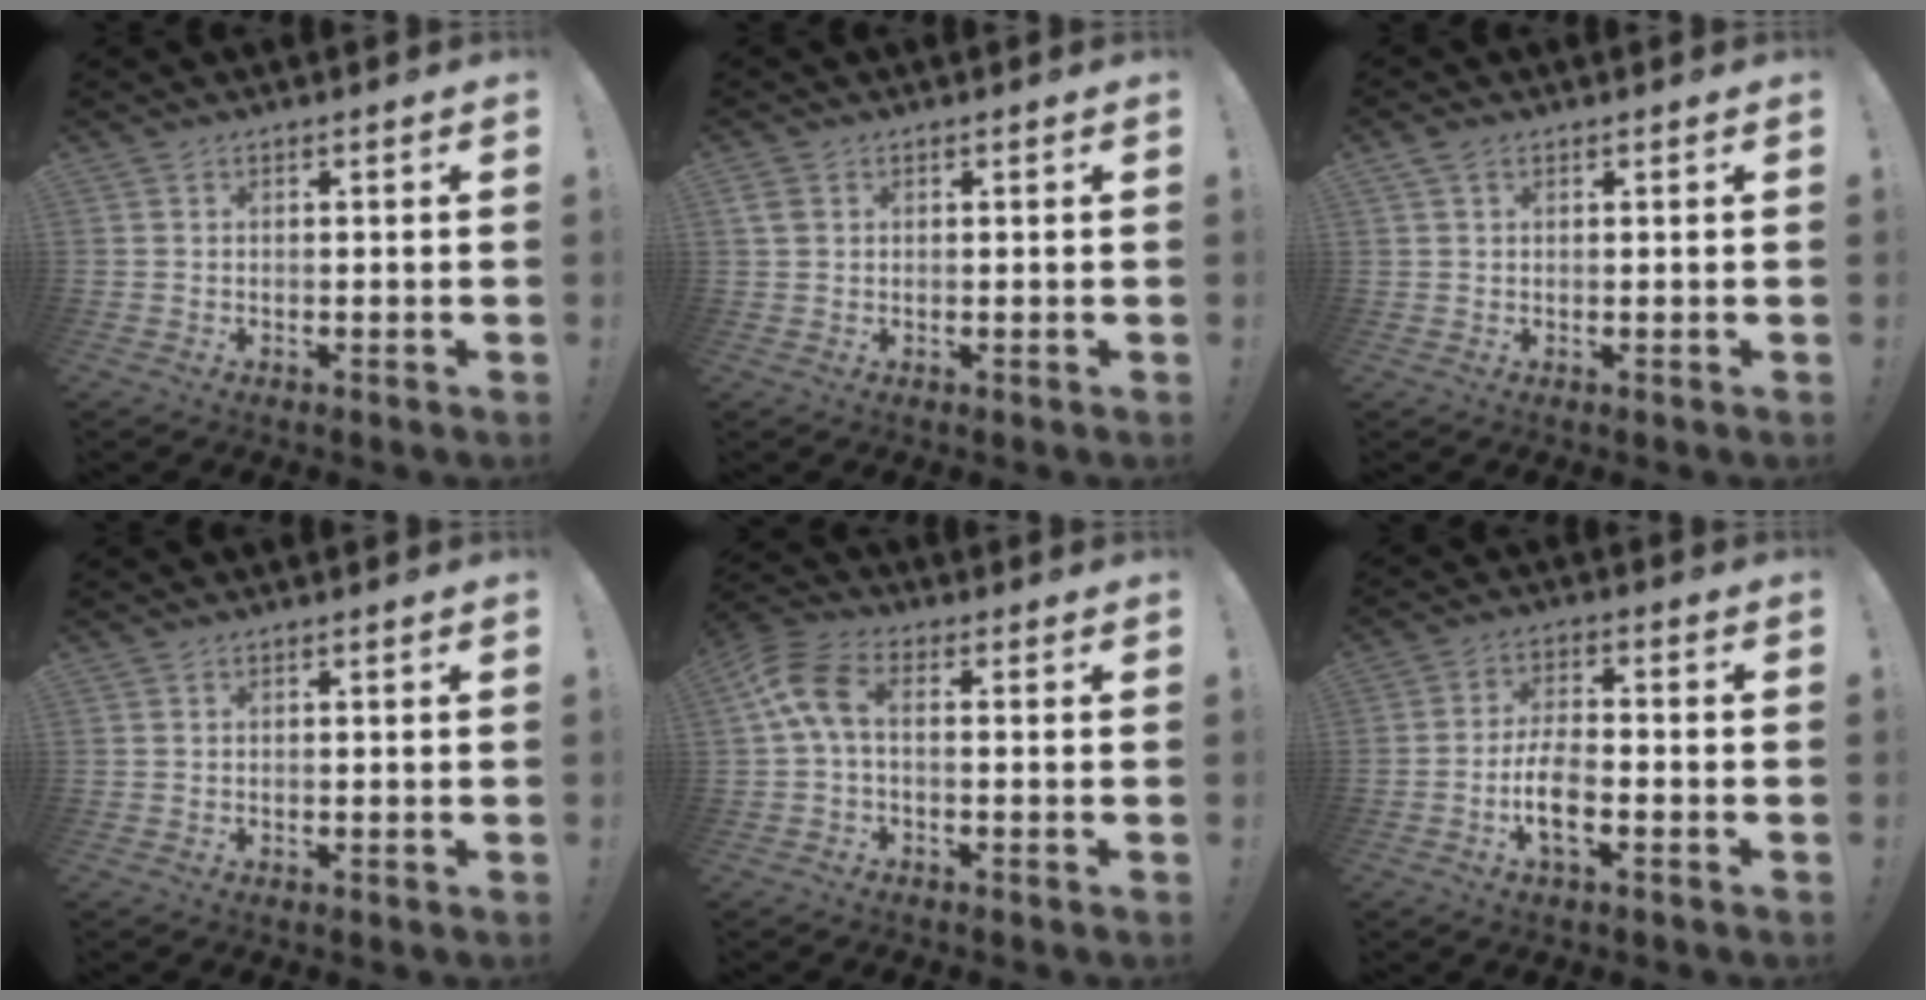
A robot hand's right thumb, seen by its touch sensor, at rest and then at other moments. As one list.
[{"total": 2.8, "force": [0.9, 2.2, 1.5], "torque": [-0.023, 0.004, 0.019]}, {"total": 2.1, "force": [1.2, 1.3, 1.1], "torque": [-0.016, 0.000, 0.022]}, {"total": 0.0}, {"total": 8.9, "force": [1.5, 4.5, 7.6], "torque": [-0.158, 0.001, 0.034]}, {"total": 8.8, "force": [-3.4, 3.8, 7.2], "torque": [-0.157, 0.005, -0.058]}]